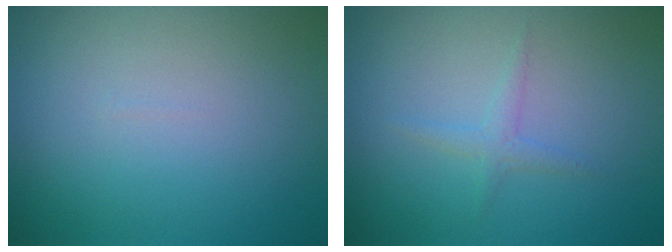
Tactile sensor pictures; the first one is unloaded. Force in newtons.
{"total": 1.2, "press": 1.2, "slide": 0.1}